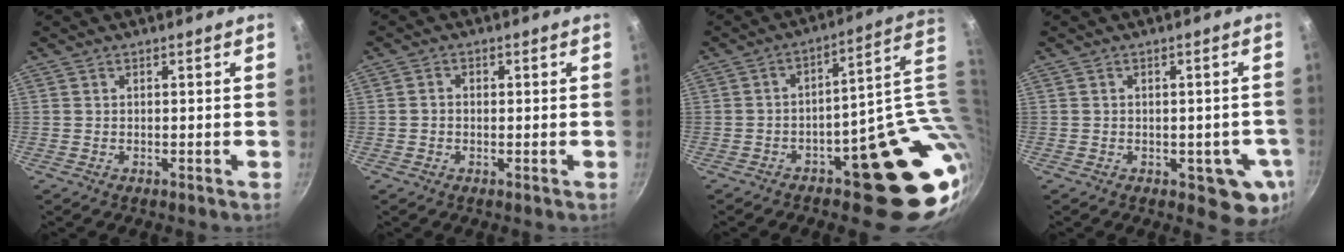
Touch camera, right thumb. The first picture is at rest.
{"total": 1.5, "force": [-0.1, 1.3, 0.8], "torque": [-0.014, 0.006, -0.006]}
{"total": 19.9, "force": [-1.0, 9.4, 17.4], "torque": [-0.134, 0.013, -0.001]}
{"total": 7.3, "force": [-1.9, 4.2, 5.7], "torque": [-0.031, 0.004, -0.021]}